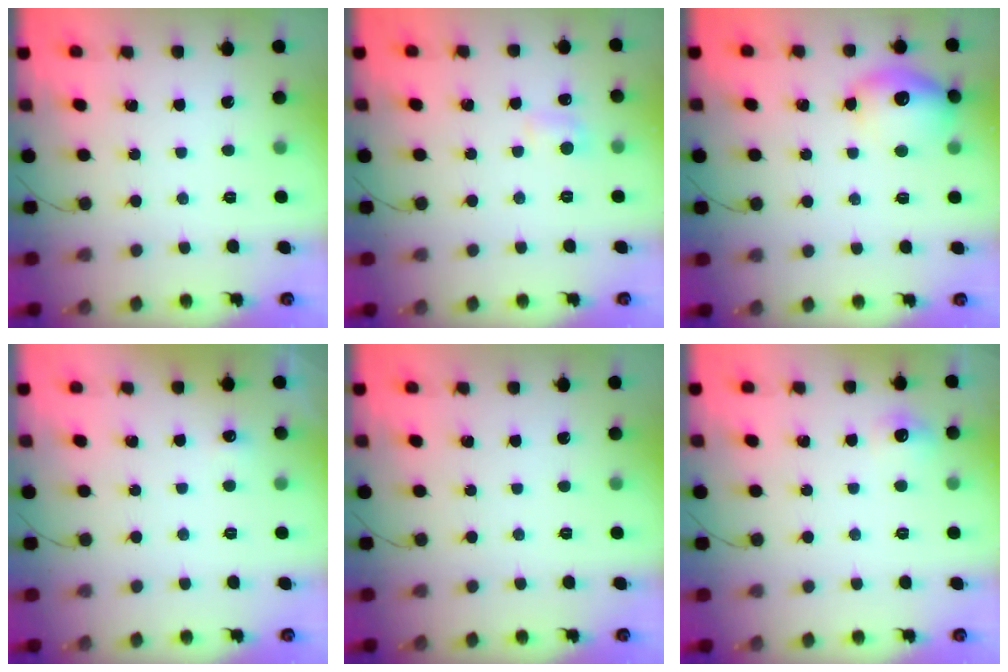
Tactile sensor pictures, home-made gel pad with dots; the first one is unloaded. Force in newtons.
{"total": 5.7, "press": 5.4, "slide": 1.8}
{"total": 13.7, "press": 13.7, "slide": 0.9}
{"total": 8.6, "press": 2.0, "slide": 8.4}
{"total": 0.0}
{"total": 5.1, "press": 4.9, "slide": 1.2}